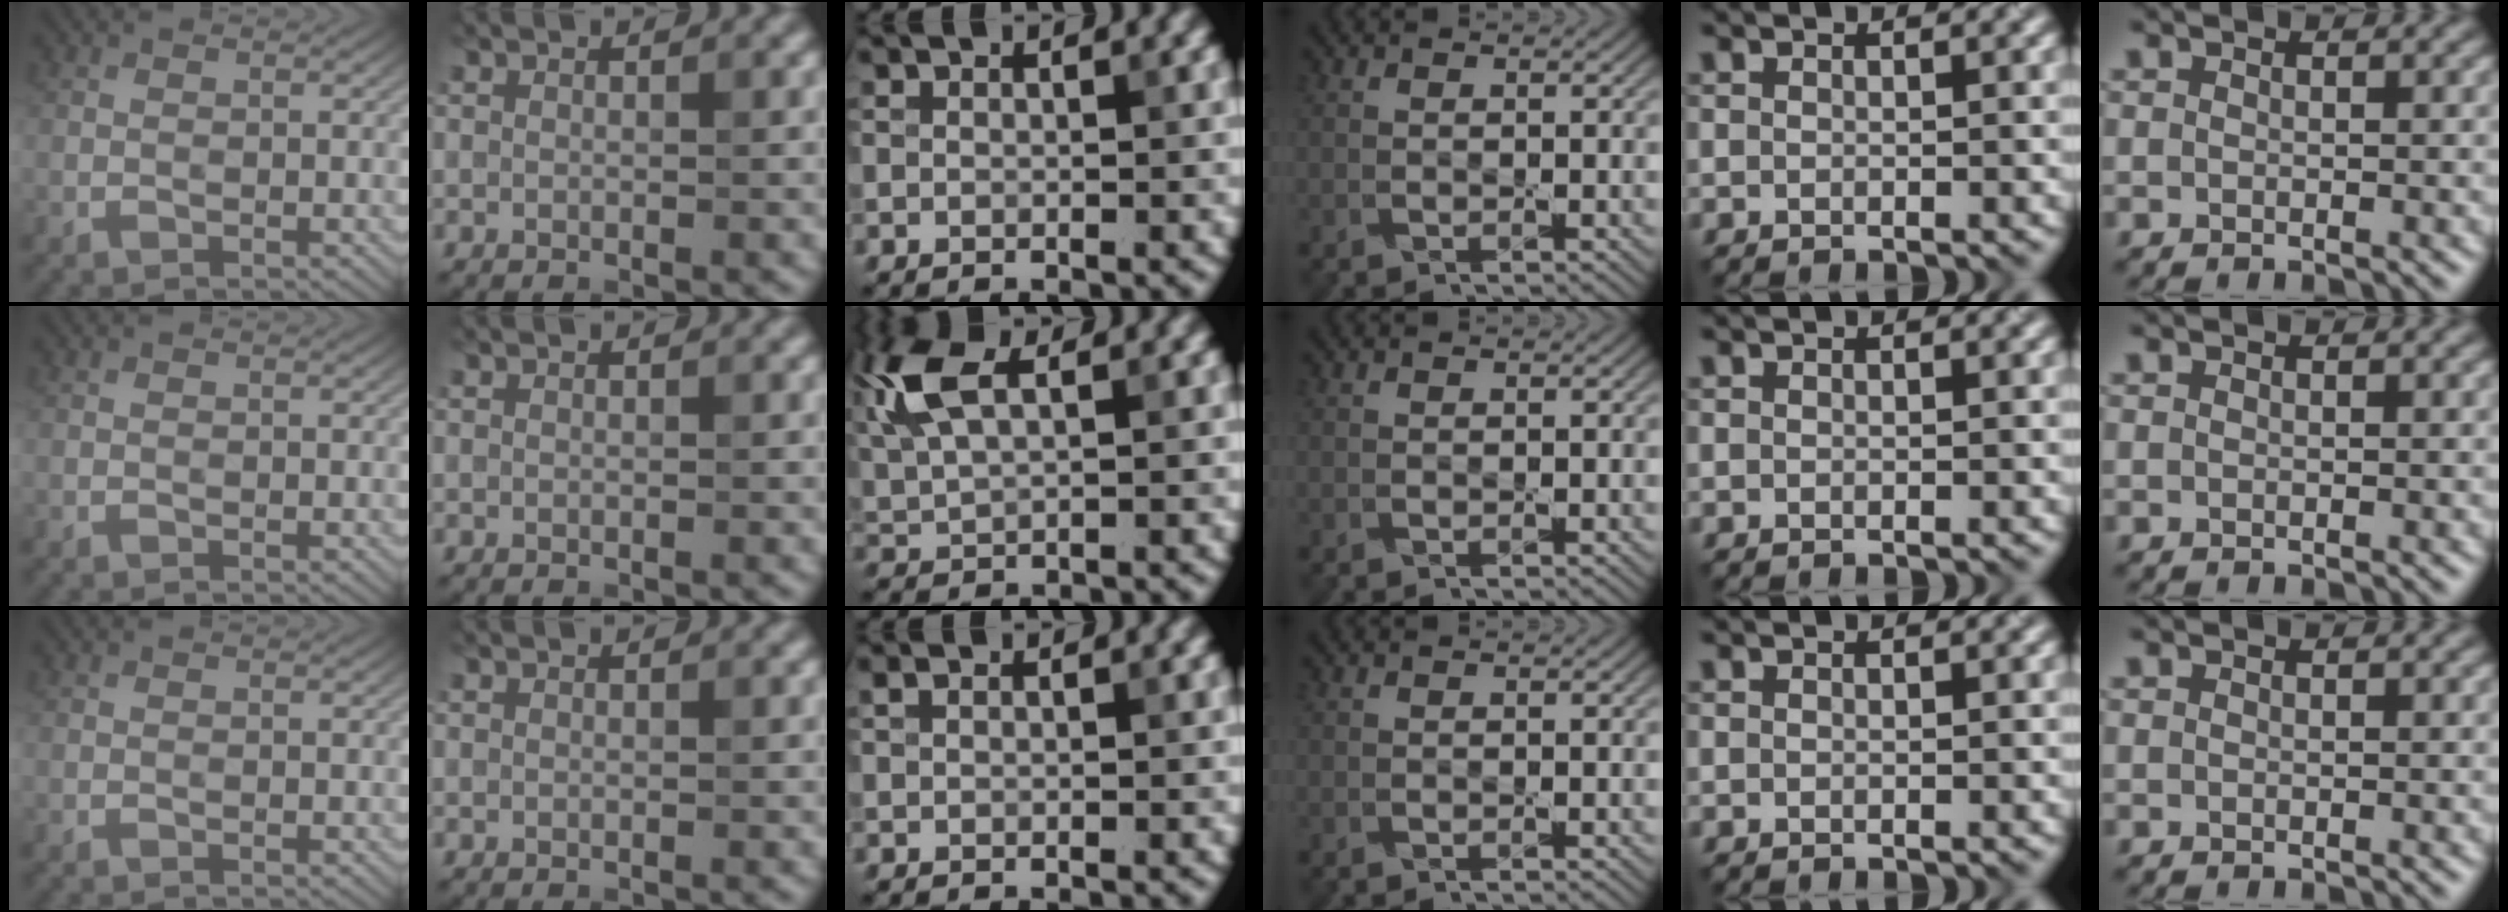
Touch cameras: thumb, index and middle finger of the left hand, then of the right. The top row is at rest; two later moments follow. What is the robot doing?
{"motion": "press", "object": "joystick"}